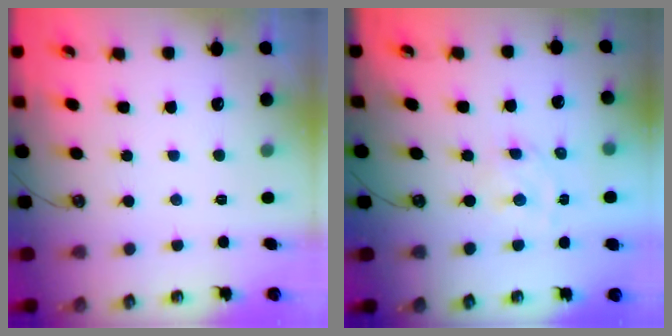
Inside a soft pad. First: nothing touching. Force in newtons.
{"total": 2.6, "press": 2.6, "slide": 0.6}